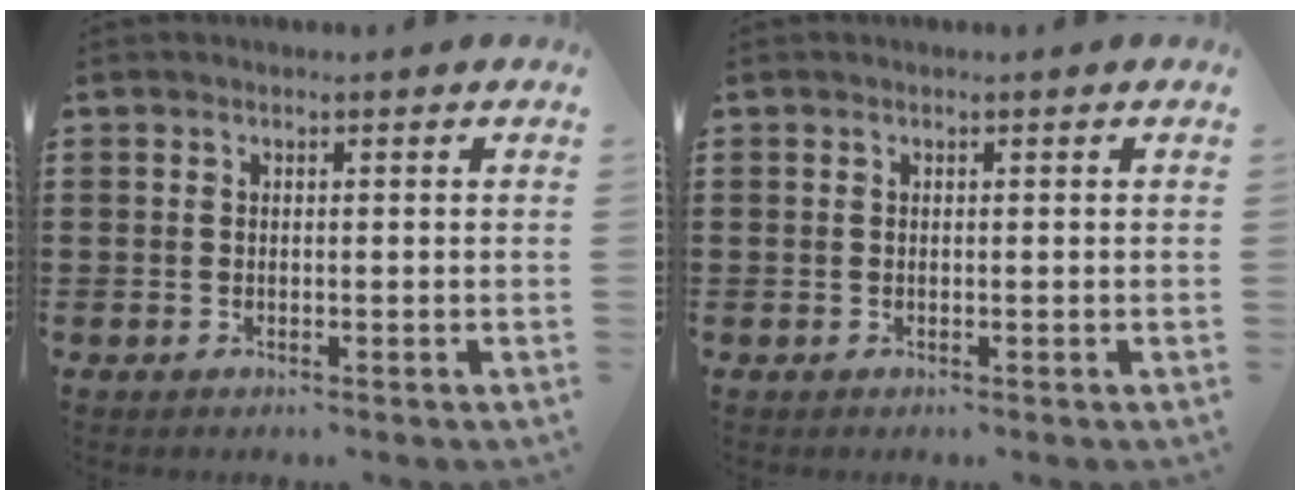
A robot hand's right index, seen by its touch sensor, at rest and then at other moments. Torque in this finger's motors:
{"motor_torque": [0.00, 0.00, 0.00, -0.01]}